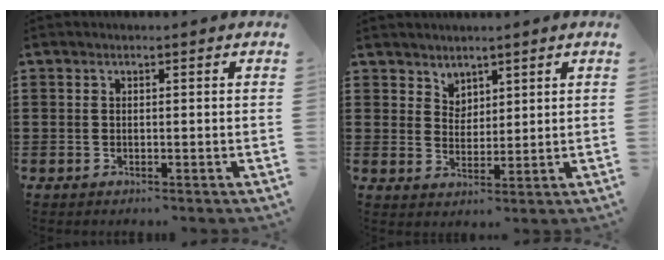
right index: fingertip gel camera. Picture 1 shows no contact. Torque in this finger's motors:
{"motor_torque": [-0.24, 0.05, 0.01, -0.01]}